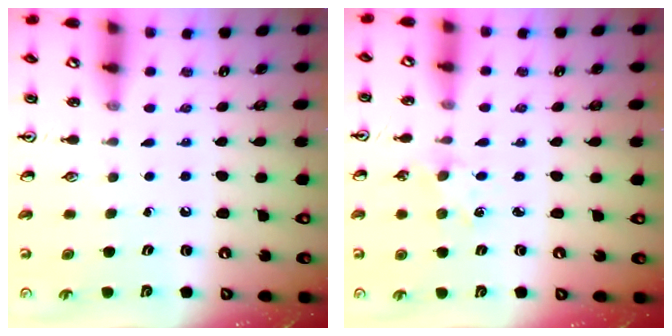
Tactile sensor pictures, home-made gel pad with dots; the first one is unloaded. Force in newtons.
{"total": 2.4, "press": 2.4, "slide": 0.3}